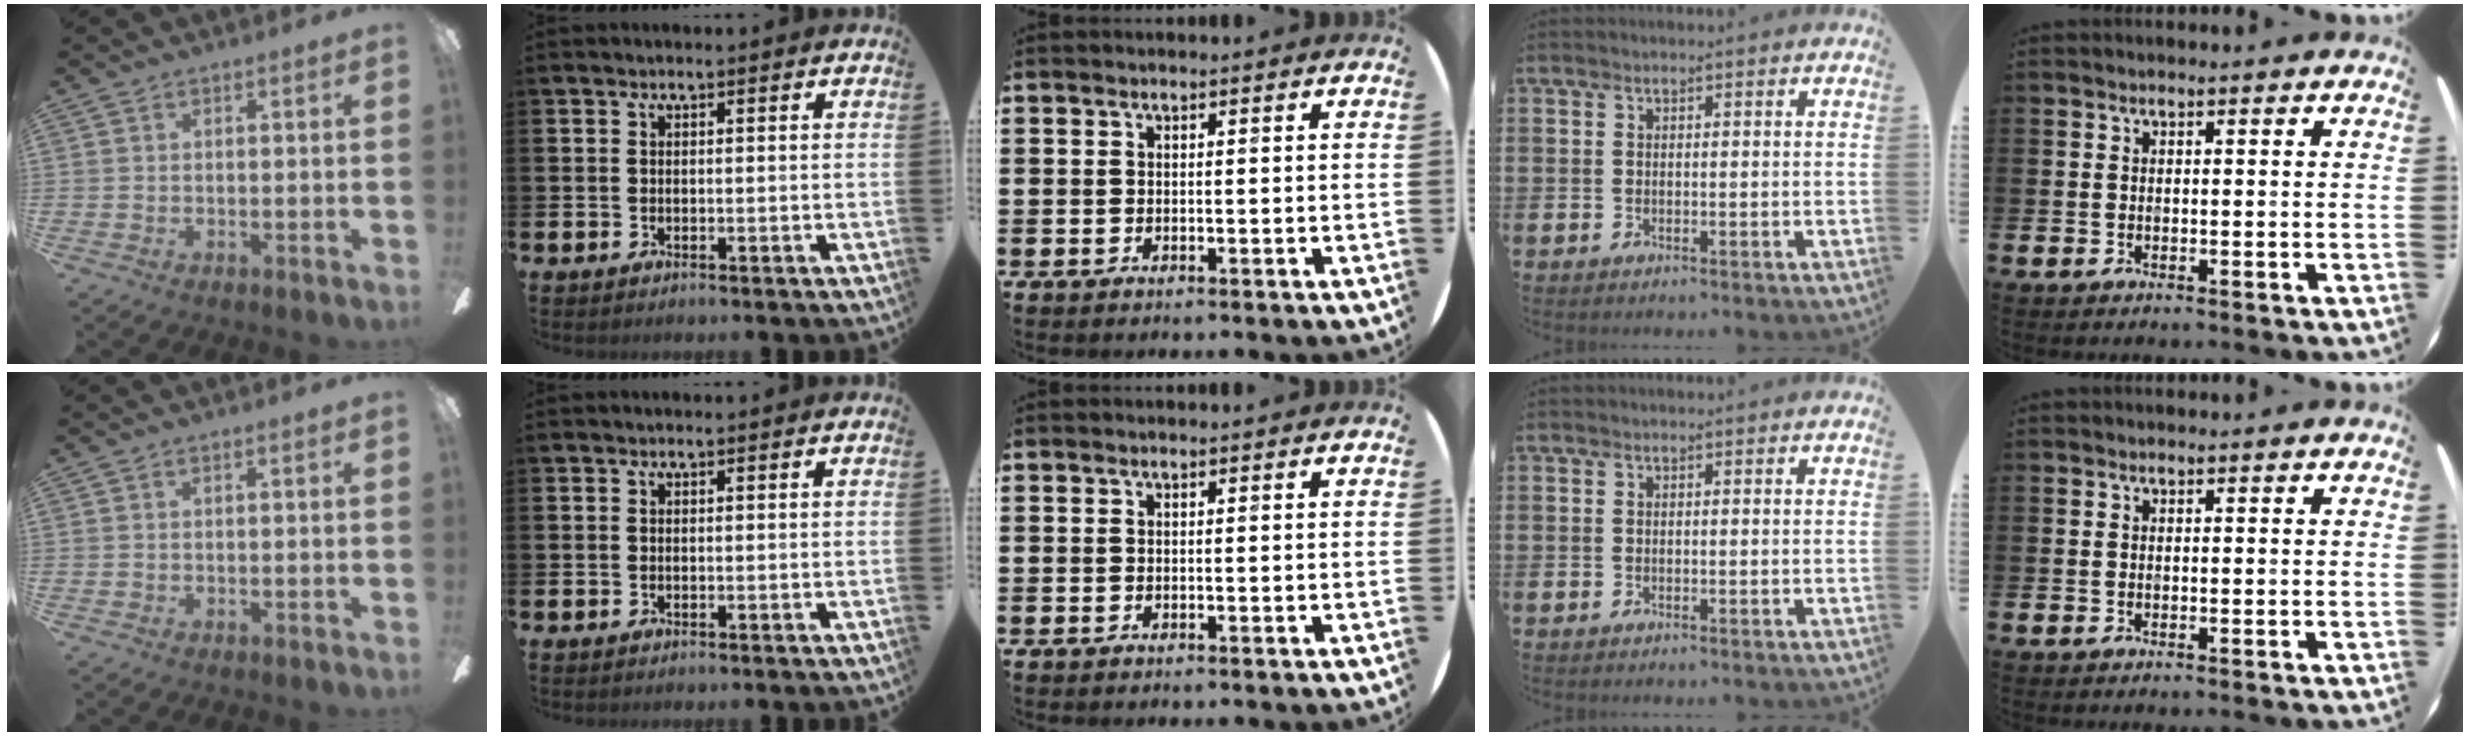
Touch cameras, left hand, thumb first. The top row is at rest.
{}